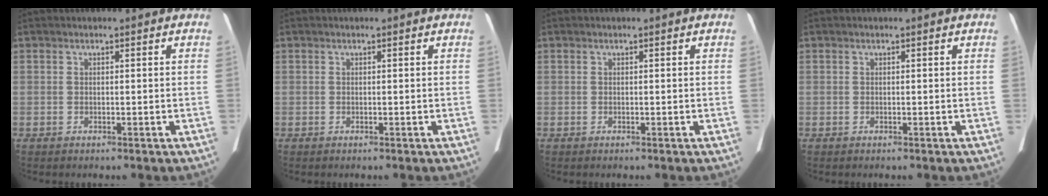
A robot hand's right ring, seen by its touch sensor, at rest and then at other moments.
{"total": 0.0}
{"total": 0.0}
{"total": 0.0}